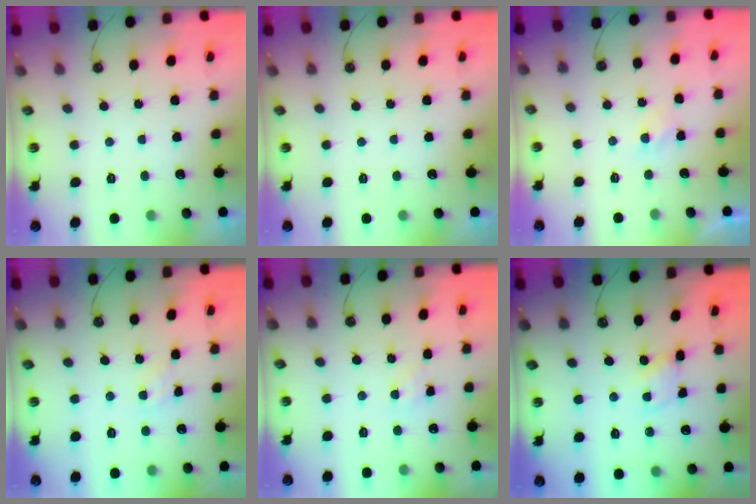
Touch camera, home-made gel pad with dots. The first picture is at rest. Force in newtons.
{"total": 0.0}
{"total": 2.8, "press": 2.7, "slide": 0.6}
{"total": 2.1, "press": 2.1, "slide": 0.4}
{"total": 2.1, "press": 2.1, "slide": 0.4}
{"total": 1.1, "press": 1.1, "slide": 0.2}